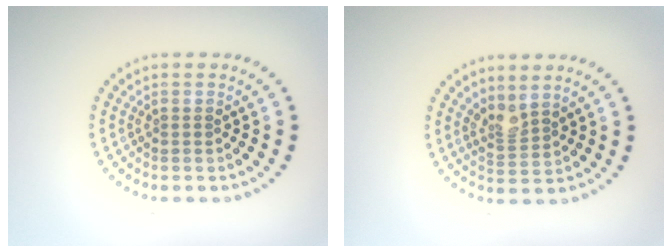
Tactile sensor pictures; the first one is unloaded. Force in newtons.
{"total": 2.0, "press": 1.5, "slide": 1.4}